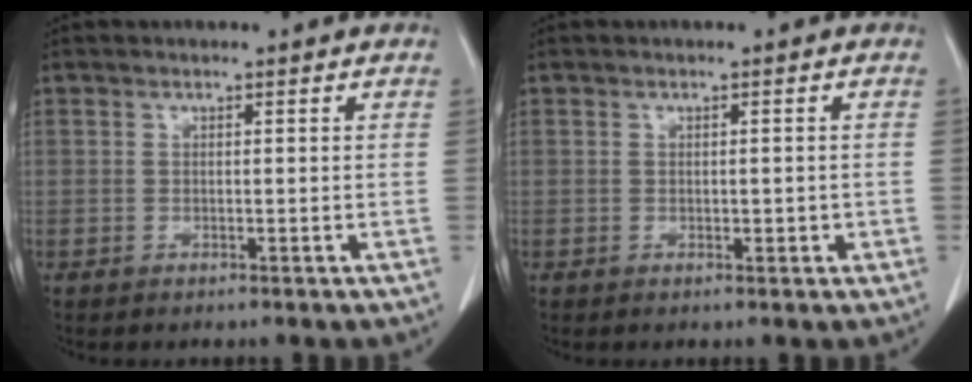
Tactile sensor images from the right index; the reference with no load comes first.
{"total": 1.3, "force": [-0.2, 0.7, 1.0], "torque": [-0.012, 0.000, 0.001]}